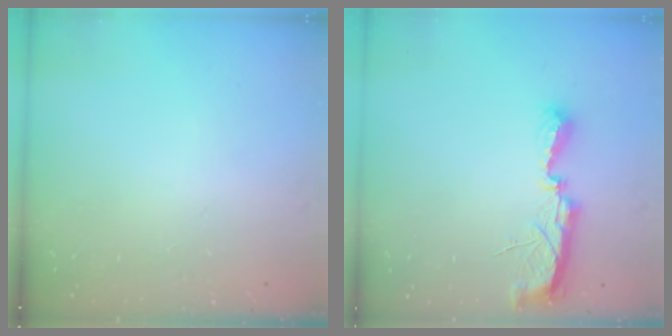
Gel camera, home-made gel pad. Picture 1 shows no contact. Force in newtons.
{"total": 7.5, "press": 7.5, "slide": 0.5}